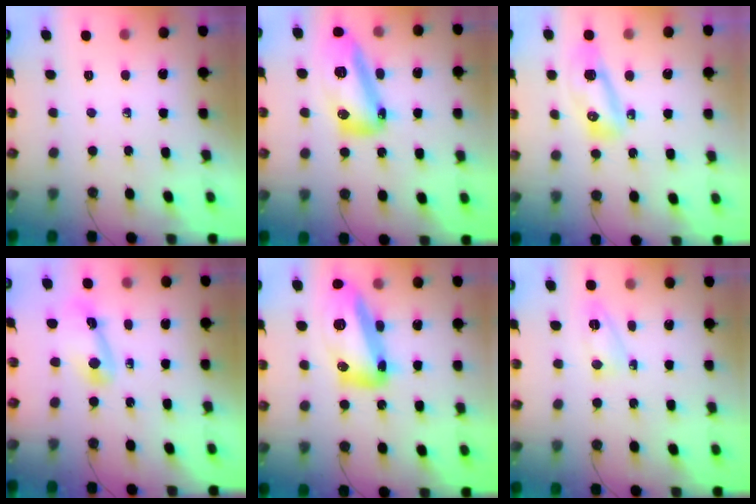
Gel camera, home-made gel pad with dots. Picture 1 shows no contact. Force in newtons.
{"total": 16.2, "press": 16.1, "slide": 2.0}
{"total": 9.2, "press": 9.1, "slide": 1.3}
{"total": 10.0, "press": 6.9, "slide": 7.3}
{"total": 18.3, "press": 18.3, "slide": 1.5}
{"total": 6.0, "press": 6.0, "slide": 0.3}